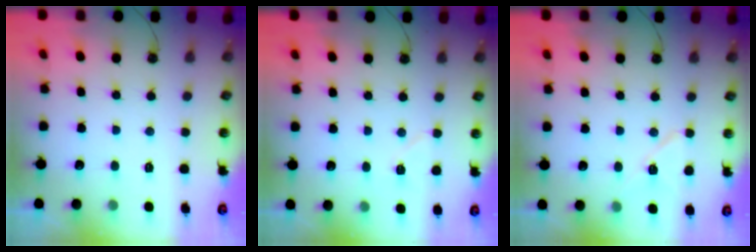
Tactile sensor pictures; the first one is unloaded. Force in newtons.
{"total": 6.6, "press": 6.1, "slide": 2.6}
{"total": 8.7, "press": 8.4, "slide": 1.9}